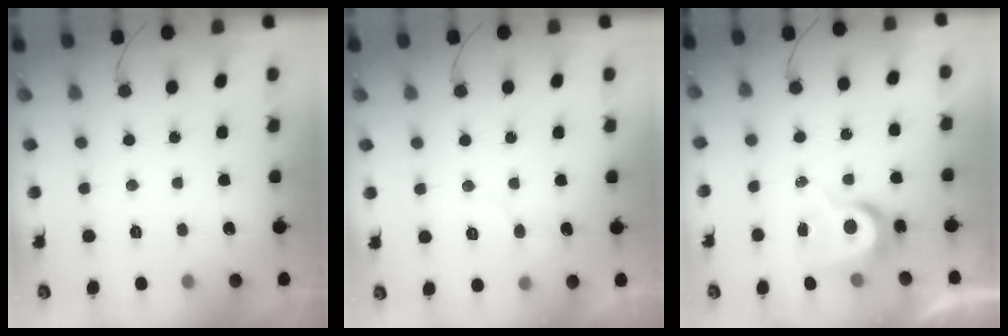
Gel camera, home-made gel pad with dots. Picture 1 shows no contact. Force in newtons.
{"total": 5.7, "press": 5.7, "slide": 0.4}
{"total": 6.5, "press": 6.5, "slide": 0.1}